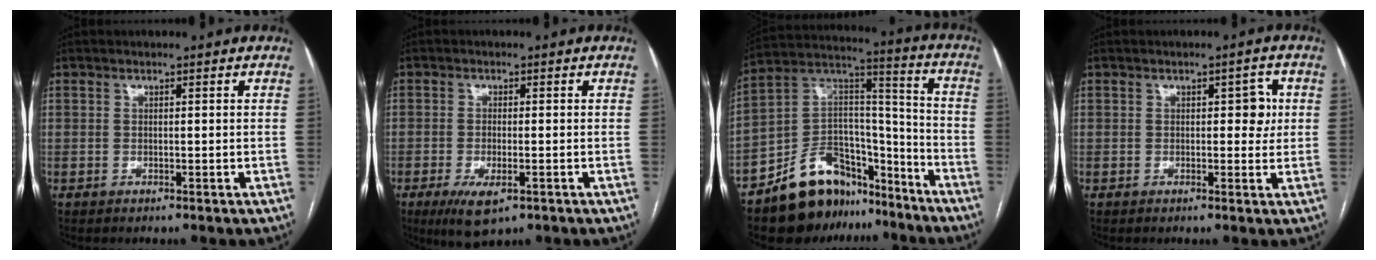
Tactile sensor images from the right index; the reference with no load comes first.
{"total": 5.8, "force": [-2.9, 1.9, 4.6], "torque": [-0.086, -0.013, -0.041]}
{"total": 17.6, "force": [-13.5, 8.5, 7.4], "torque": [-0.118, 0.063, -0.227]}
{"total": 3.4, "force": [0.6, 1.8, 2.8], "torque": [-0.033, 0.010, 0.007]}